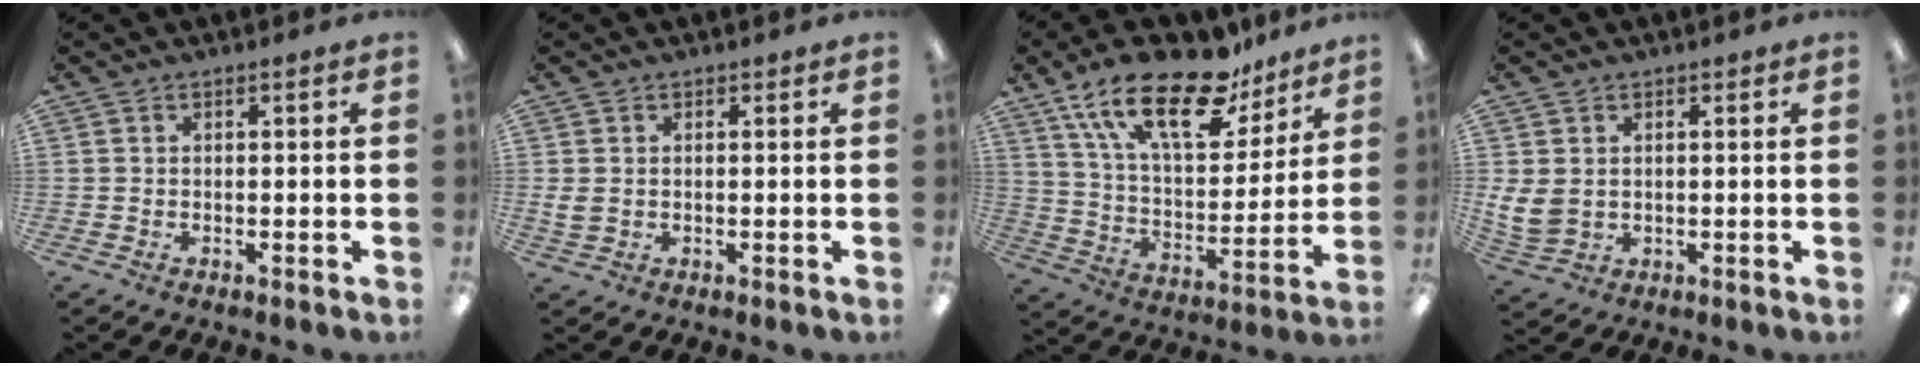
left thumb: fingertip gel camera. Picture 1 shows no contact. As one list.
[{"total": 2.8, "force": [0.5, 2.4, 1.3], "torque": [-0.018, 0.002, 0.008]}, {"total": 22.8, "force": [15.4, 9.3, 14.0], "torque": [-0.238, -0.086, 0.266]}, {"total": 6.6, "force": [1.6, 5.5, 3.2], "torque": [-0.075, -0.003, 0.032]}]